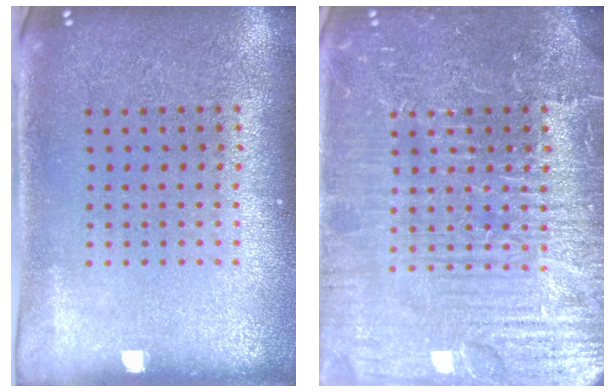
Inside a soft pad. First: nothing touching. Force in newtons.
{"total": 7.7, "press": 7.7, "slide": 0.9}